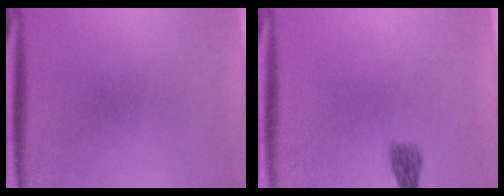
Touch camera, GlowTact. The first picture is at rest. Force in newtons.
{"total": 1.9}